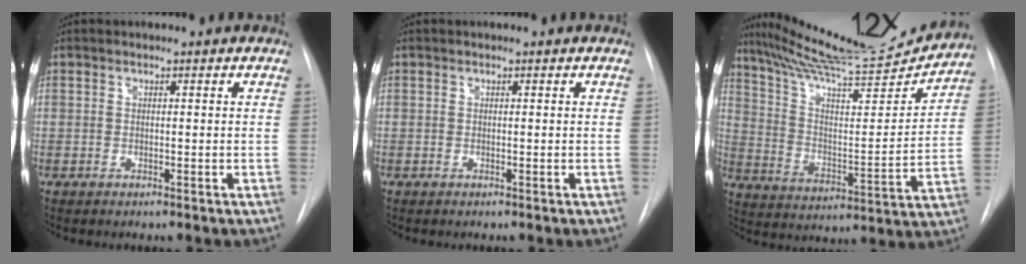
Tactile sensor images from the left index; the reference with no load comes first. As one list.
[{"total": 0.0}, {"total": 20.5, "force": [19.0, 1.8, 7.3], "torque": [-0.126, -0.044, 0.282]}]